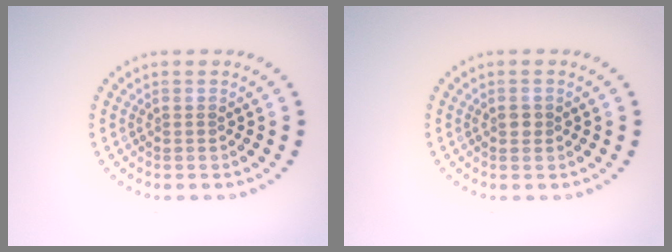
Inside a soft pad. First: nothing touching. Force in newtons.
{"total": 1.0, "press": 0.9, "slide": 0.2}